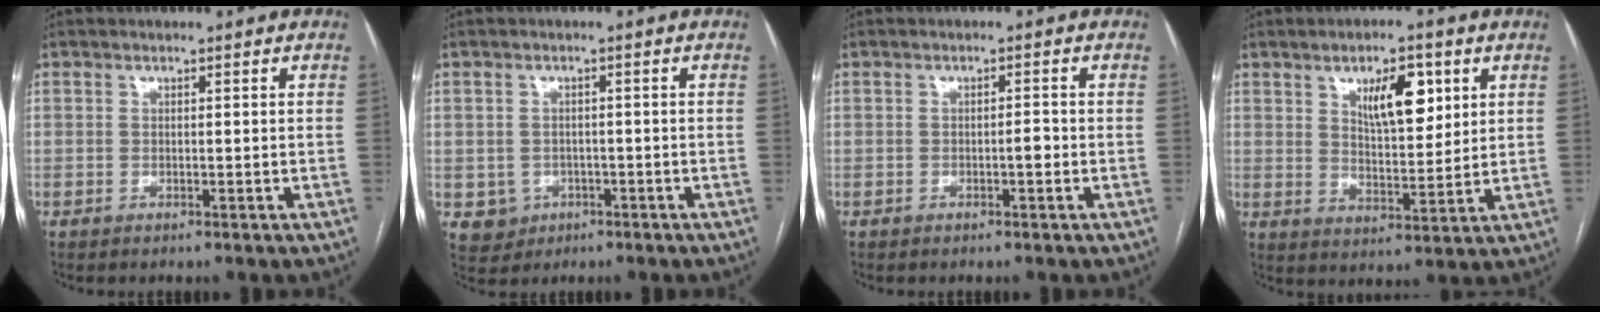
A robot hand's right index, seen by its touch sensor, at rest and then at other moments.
{"total": 4.1, "force": [-1.1, 3.9, 0.5], "torque": [0.001, 0.009, -0.005]}
{"total": 1.4, "force": [-0.5, 0.3, 1.2], "torque": [-0.018, 0.003, -0.010]}
{"total": 8.8, "force": [3.9, 3.3, 7.2], "torque": [-0.116, 0.003, 0.069]}